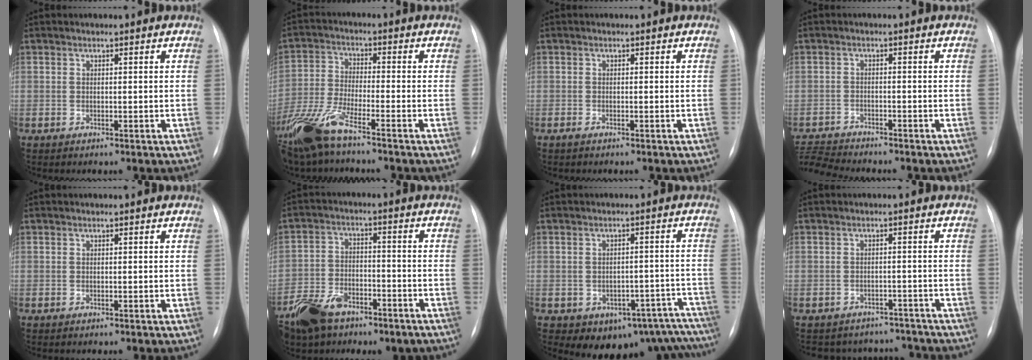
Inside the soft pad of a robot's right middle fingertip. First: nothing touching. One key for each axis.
{"total": 10.2, "fx": -7.6, "fy": 1.1, "fz": 6.7, "tx": -0.154, "ty": -0.025, "tz": -0.150}
{"total": 0.8, "fx": -0.6, "fy": 0.1, "fz": 0.5, "tx": -0.014, "ty": -0.002, "tz": -0.009}
{"total": 5.5, "fx": -5.4, "fy": -0.9, "fz": 0.3, "tx": -0.009, "ty": -0.013, "tz": -0.099}
{"total": 0.0}
{"total": 11.9, "fx": -8.0, "fy": 6.7, "fz": 5.7, "tx": -0.123, "ty": 0.010, "tz": -0.132}
{"total": 14.1, "fx": -10.8, "fy": 8.0, "fz": 4.2, "tx": -0.022, "ty": 0.044, "tz": -0.117}
{"total": 8.8, "fx": -8.2, "fy": 3.1, "fz": 0.0, "tx": 0.001, "ty": 0.023, "tz": -0.095}